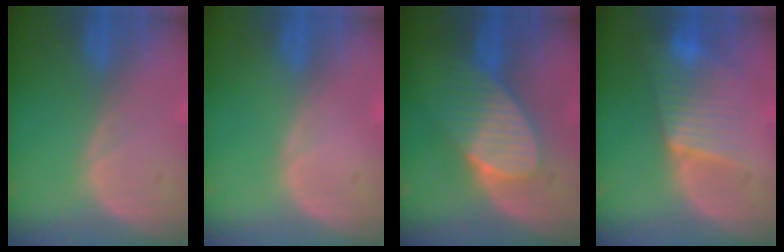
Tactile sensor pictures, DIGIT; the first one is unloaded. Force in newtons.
{"total": 0.0}
{"total": 6.9, "press": 6.9, "slide": 0.4}
{"total": 6.4, "press": 6.3, "slide": 0.8}